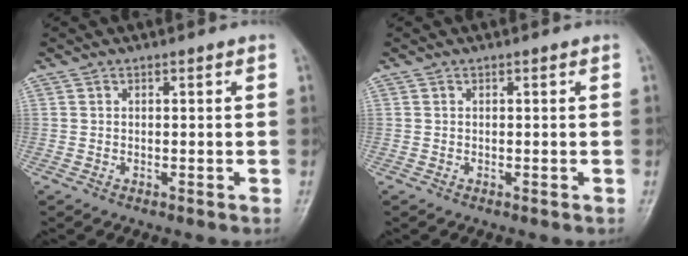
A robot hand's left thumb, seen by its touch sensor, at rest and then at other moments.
{"total": 0.0}